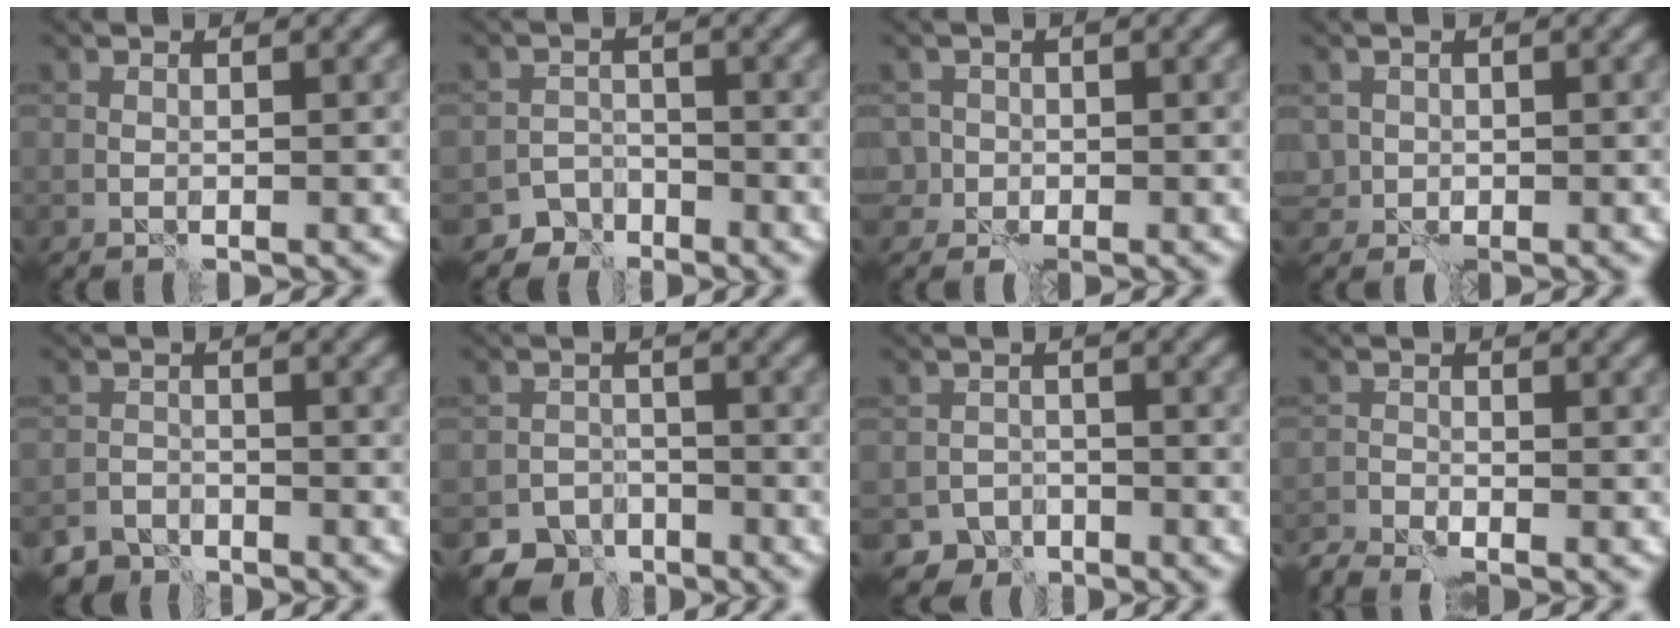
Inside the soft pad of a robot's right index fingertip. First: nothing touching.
{"total": 3.2, "force": [-2.6, 1.8, -0.2], "torque": [0.023, 0.000, -0.041]}
{"total": 1.9, "force": [-0.5, 1.9, 0.2], "torque": [0.004, 0.011, -0.010]}
{"total": 1.3, "force": [0.1, 1.3, 0.2], "torque": [-0.001, -0.003, 0.003]}
{"total": 3.4, "force": [-3.1, 1.3, 0.1], "torque": [0.010, -0.001, -0.053]}
{"total": 5.7, "force": [-4.4, 3.6, 0.7], "torque": [0.016, -0.005, -0.064]}
{"total": 3.2, "force": [-2.4, 2.1, 0.2], "torque": [0.016, 0.001, -0.040]}
{"total": 3.8, "force": [-3.5, 0.6, 1.4], "torque": [-0.034, -0.018, -0.074]}